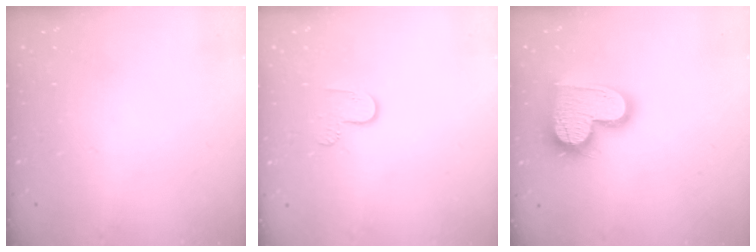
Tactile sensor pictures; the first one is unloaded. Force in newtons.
{"total": 5.2, "press": 5.2, "slide": 0.5}
{"total": 16.7, "press": 16.7, "slide": 1.1}